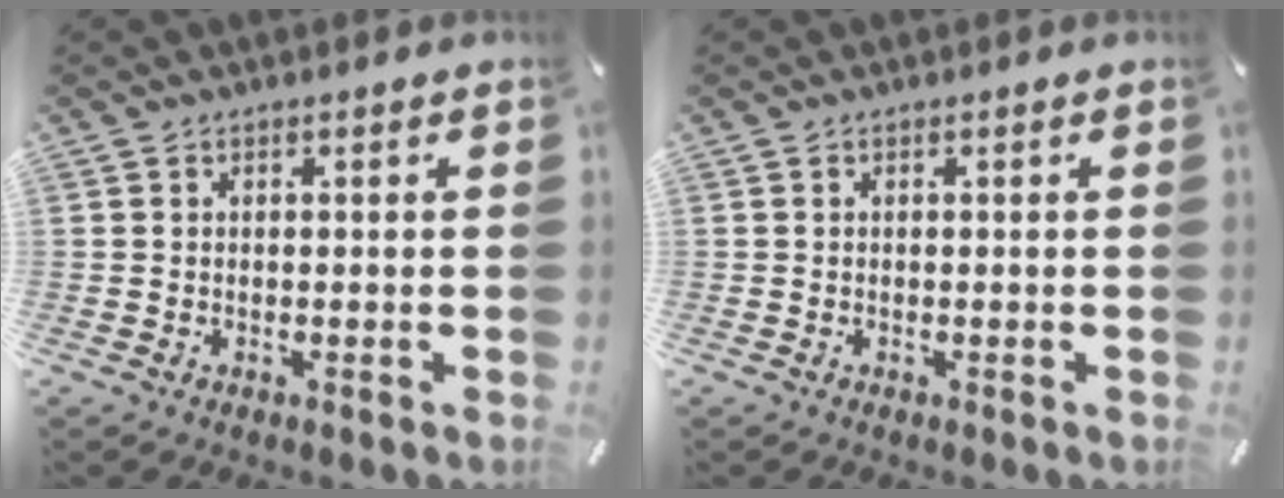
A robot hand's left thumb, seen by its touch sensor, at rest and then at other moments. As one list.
[{"total": 0.0}]